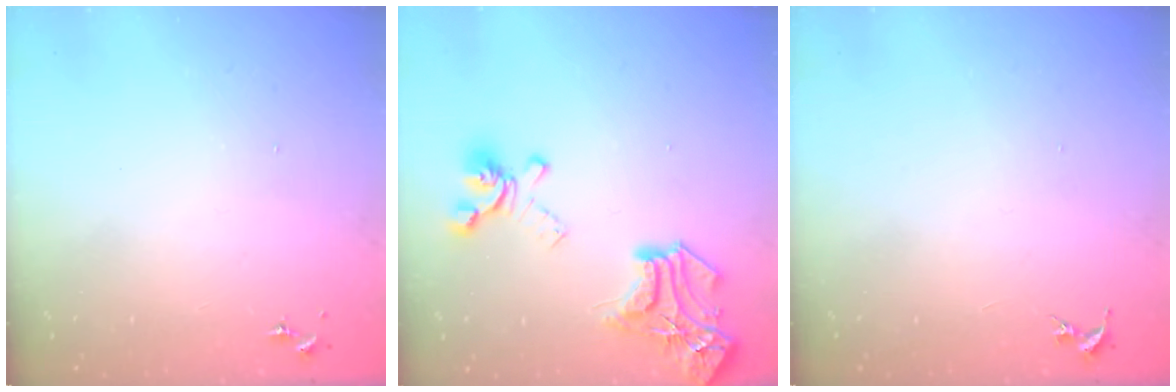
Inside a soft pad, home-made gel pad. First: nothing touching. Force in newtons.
{"total": 19.7, "press": 19.7, "slide": 1.4}
{"total": 0.0}